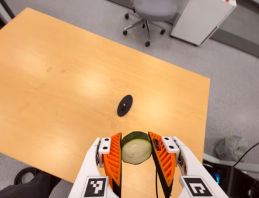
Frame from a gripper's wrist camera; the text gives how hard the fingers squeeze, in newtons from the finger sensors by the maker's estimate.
{"total": 12.2, "left": 11.3, "right": 13.0}